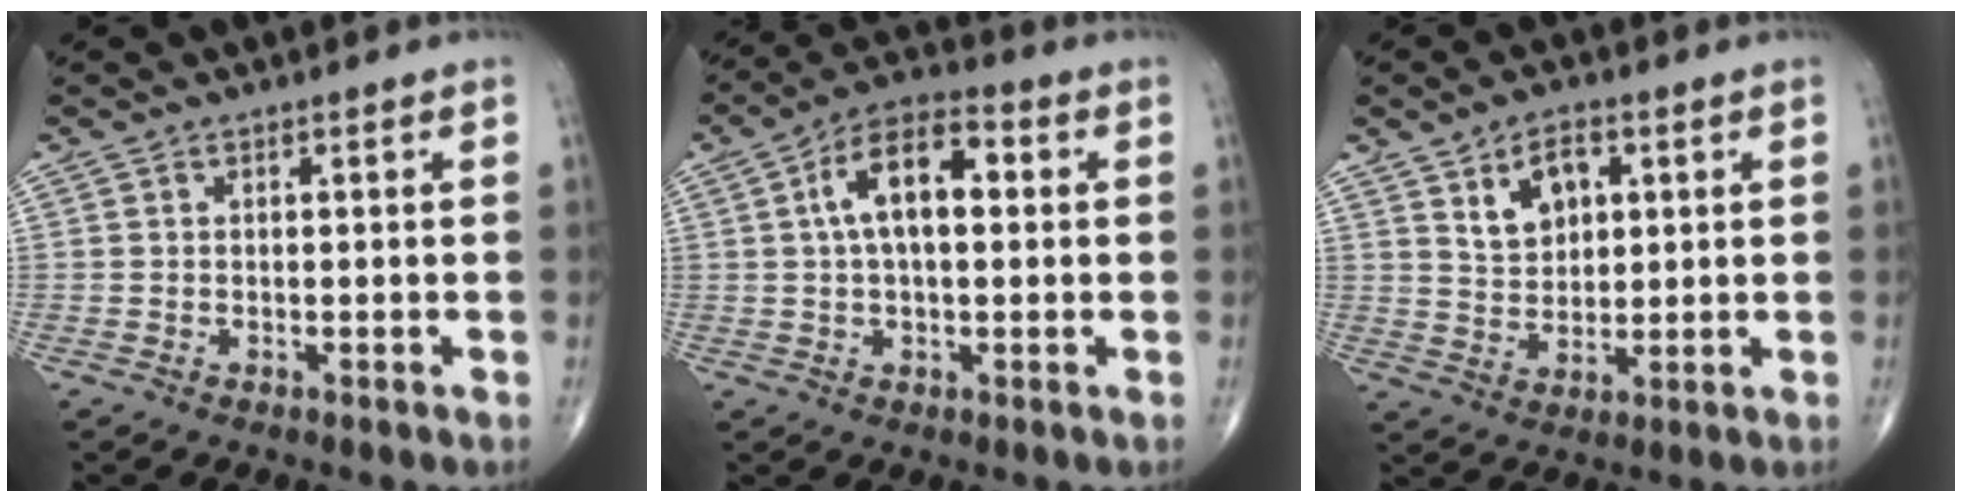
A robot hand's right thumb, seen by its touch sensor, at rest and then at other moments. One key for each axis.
{"total": 11.1, "fx": 1.9, "fy": 5.6, "fz": 9.4, "tx": -0.159, "ty": 0.026, "tz": 0.023}
{"total": 7.5, "fx": 3.2, "fy": 4.7, "fz": 4.8, "tx": -0.062, "ty": -0.015, "tz": 0.060}